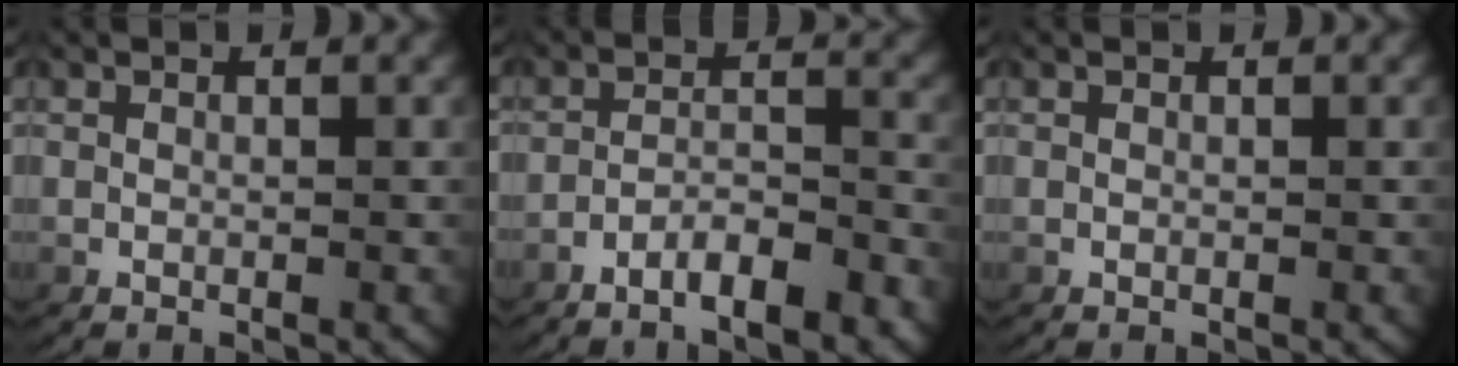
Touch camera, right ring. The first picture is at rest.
{"total": 4.4, "force": [-3.8, 1.2, 1.9], "torque": [-0.026, -0.005, -0.066]}
{"total": 0.0}